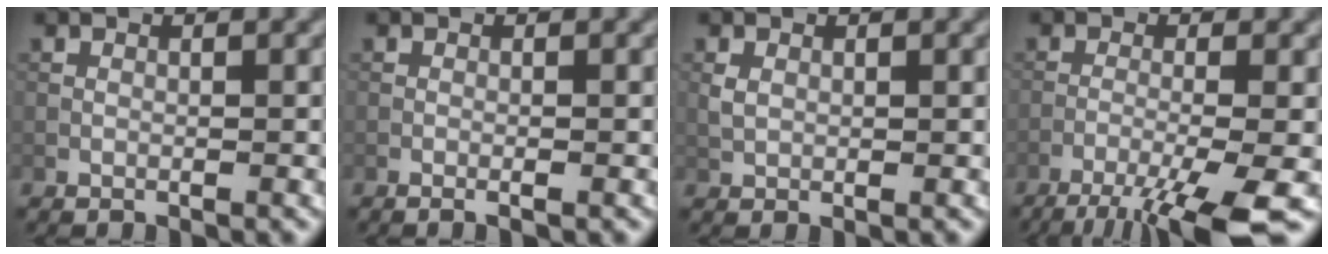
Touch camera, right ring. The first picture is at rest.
{"total": 0.5, "force": [0.1, 0.0, 0.5], "torque": [-0.009, 0.005, -0.002]}
{"total": 1.1, "force": [0.7, 0.7, 0.6], "torque": [-0.017, 0.001, 0.015]}
{"total": 7.2, "force": [-4.5, 0.8, 5.5], "torque": [-0.088, -0.003, -0.083]}